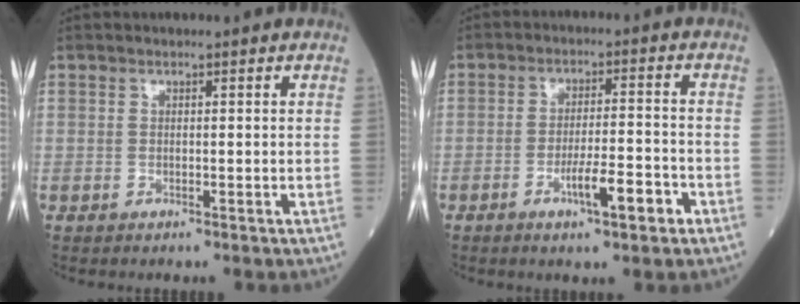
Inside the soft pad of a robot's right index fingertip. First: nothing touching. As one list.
[{"total": 6.8, "force": [-3.3, 1.0, 5.9], "torque": [-0.098, -0.001, -0.052]}]